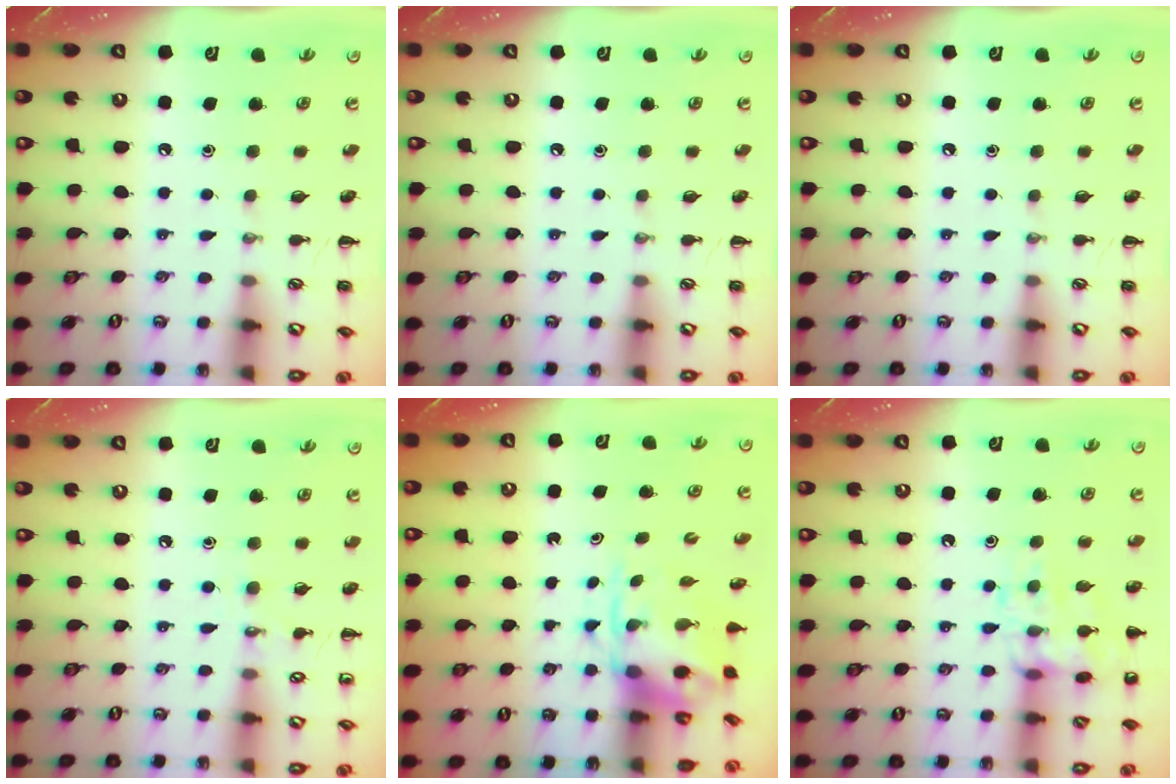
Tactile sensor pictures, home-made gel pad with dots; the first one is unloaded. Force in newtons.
{"total": 0.0}
{"total": 0.0}
{"total": 6.4, "press": 6.2, "slide": 1.6}
{"total": 3.9, "press": 3.8, "slide": 0.9}
{"total": 14.2, "press": 14.0, "slide": 2.1}